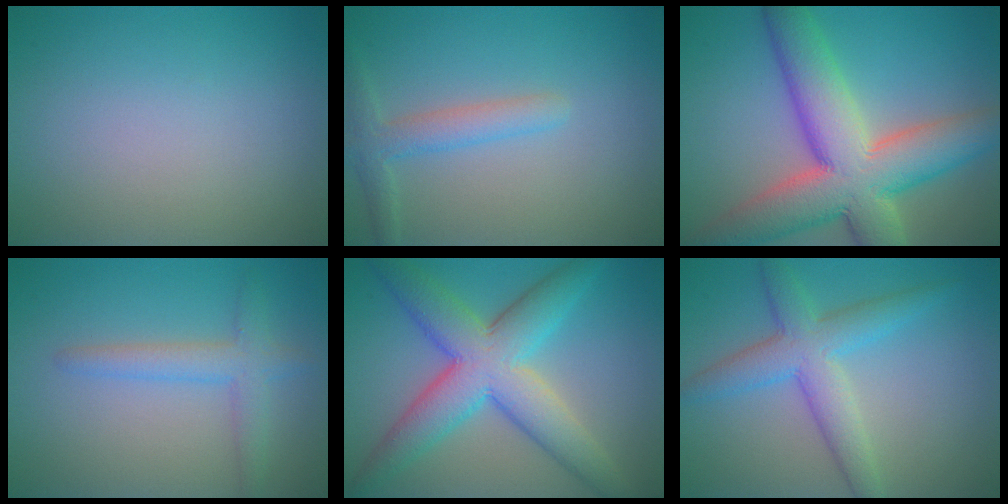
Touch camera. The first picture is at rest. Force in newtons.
{"total": 2.6, "press": 2.6, "slide": 0.2}
{"total": 11.9, "press": 11.9, "slide": 0.8}
{"total": 2.8, "press": 2.8, "slide": 0.2}
{"total": 8.5, "press": 8.5, "slide": 0.3}
{"total": 4.8, "press": 4.8, "slide": 0.2}